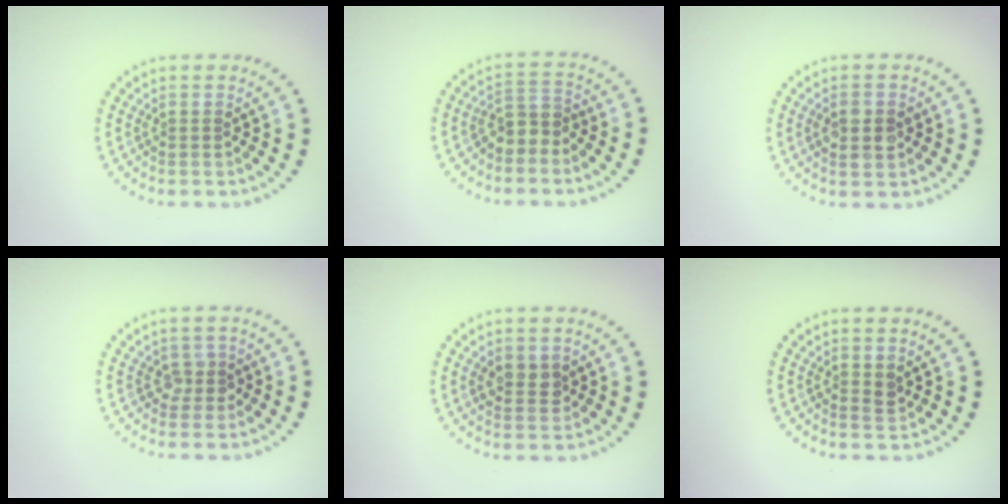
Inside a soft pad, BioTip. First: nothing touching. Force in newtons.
{"total": 2.3, "press": 2.0, "slide": 1.3}
{"total": 2.8, "press": 2.8, "slide": 0.1}
{"total": 1.3, "press": 1.1, "slide": 0.8}
{"total": 2.1, "press": 2.1, "slide": 0.4}
{"total": 1.0, "press": 1.0, "slide": 0.3}